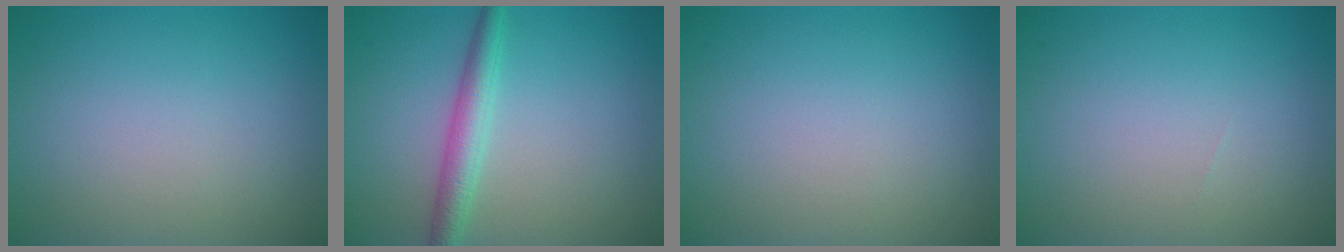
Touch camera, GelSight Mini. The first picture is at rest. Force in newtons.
{"total": 3.0, "press": 3.0, "slide": 0.1}
{"total": 0.0}
{"total": 0.0}